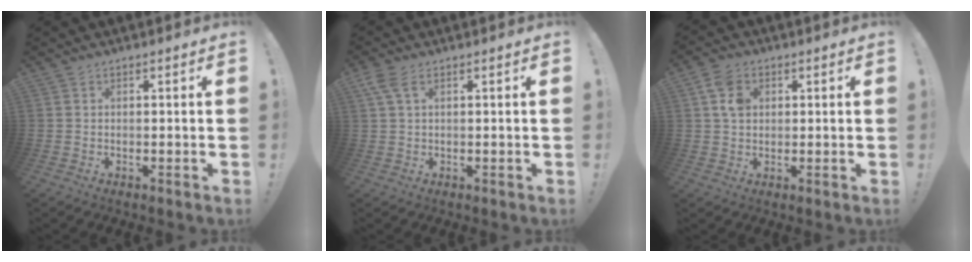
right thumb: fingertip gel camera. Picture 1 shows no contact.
{"total": 4.0, "force": [1.6, 2.0, 3.1], "torque": [-0.067, 0.002, 0.033]}
{"total": 7.2, "force": [1.9, 5.3, 4.5], "torque": [-0.084, 0.007, 0.039]}